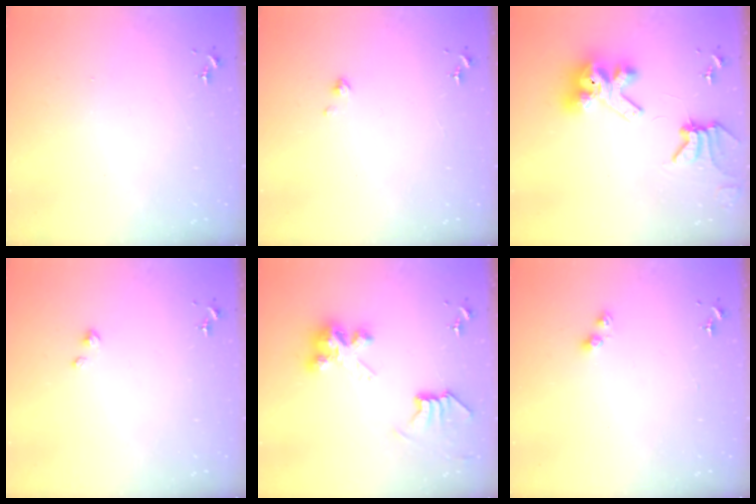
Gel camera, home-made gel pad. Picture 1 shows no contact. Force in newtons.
{"total": 3.5, "press": 3.5, "slide": 0.3}
{"total": 13.6, "press": 13.5, "slide": 1.9}
{"total": 2.4, "press": 2.4, "slide": 0.3}
{"total": 7.8, "press": 7.8, "slide": 0.0}
{"total": 4.4, "press": 4.3, "slide": 0.2}